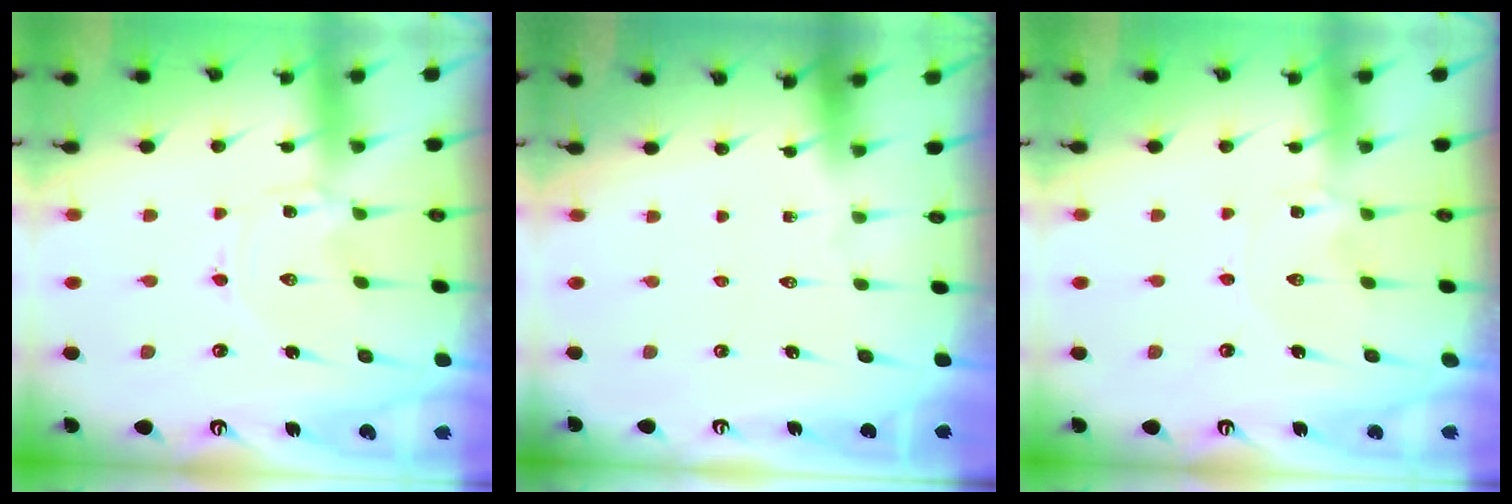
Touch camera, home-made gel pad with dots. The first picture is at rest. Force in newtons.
{"total": 0.0}
{"total": 1.2, "press": 1.2, "slide": 0.3}